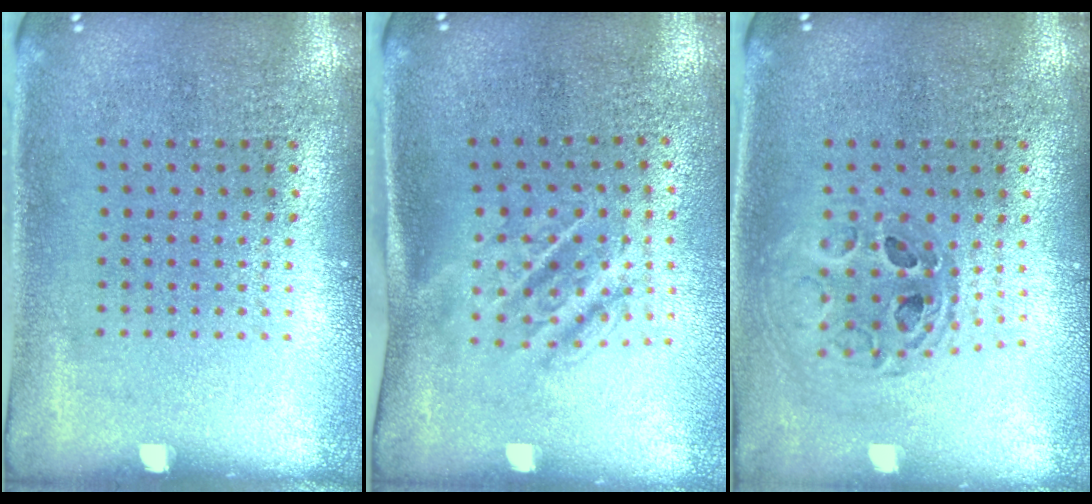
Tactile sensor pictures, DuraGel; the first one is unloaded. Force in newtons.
{"total": 1.8, "press": 1.2, "slide": 1.3}
{"total": 0.7, "press": 0.7, "slide": 0.1}